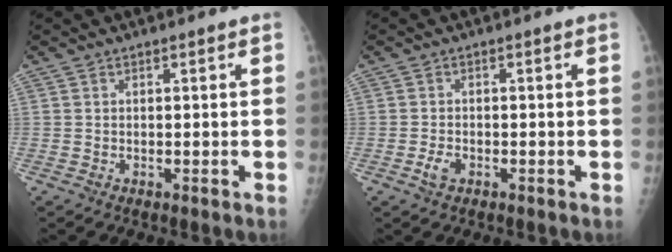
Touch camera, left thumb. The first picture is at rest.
{"total": 2.1, "force": [-1.0, 1.2, 1.3], "torque": [-0.029, 0.004, -0.017]}